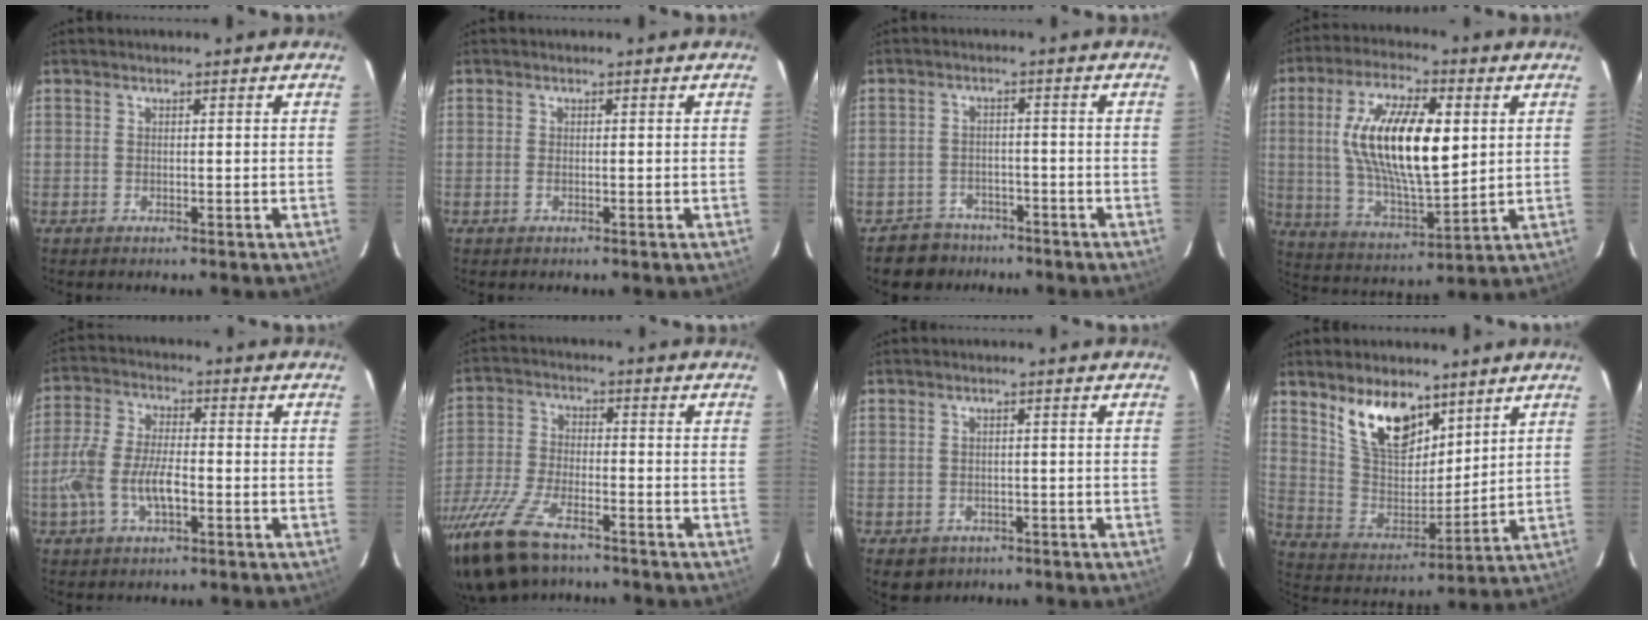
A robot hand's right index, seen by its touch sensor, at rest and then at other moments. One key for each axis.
{"total": 0.7, "fx": -0.2, "fy": 0.3, "fz": 0.5, "tx": -0.013, "ty": -0.001, "tz": -0.004}
{"total": 5.7, "fx": -4.2, "fy": 3.8, "fz": -0.2, "tx": -0.010, "ty": 0.026, "tz": -0.067}
{"total": 18.9, "fx": 3.7, "fy": 7.2, "fz": 17.1, "tx": -0.319, "ty": 0.007, "tz": 0.075}
{"total": 9.8, "fx": -3.0, "fy": 4.3, "fz": 8.4, "tx": -0.181, "ty": 0.002, "tz": -0.055}
{"total": 17.6, "fx": -12.9, "fy": 6.6, "fz": 10.0, "tx": -0.233, "ty": -0.041, "tz": -0.245}
{"total": 4.1, "fx": -1.6, "fy": 3.6, "fz": 1.2, "tx": -0.024, "ty": 0.002, "tz": -0.013}
{"total": 14.0, "fx": 9.1, "fy": 7.0, "fz": 8.1, "tx": -0.154, "ty": -0.001, "tz": 0.181}